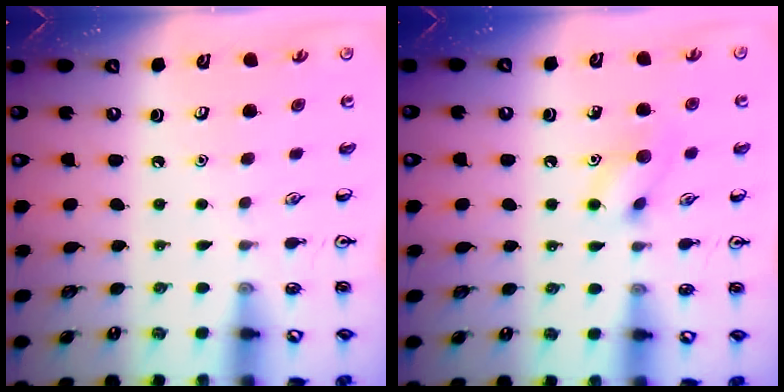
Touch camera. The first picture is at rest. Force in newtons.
{"total": 8.1, "press": 8.1, "slide": 0.5}